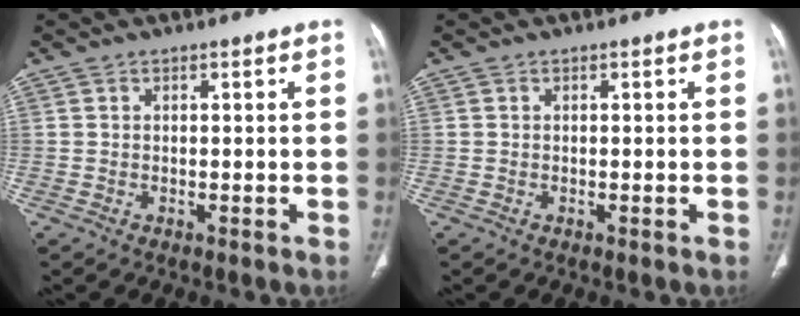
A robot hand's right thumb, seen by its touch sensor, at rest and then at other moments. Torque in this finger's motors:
{"motor_torque": [0.24, -0.05, 0.03, -0.46, 0.04]}